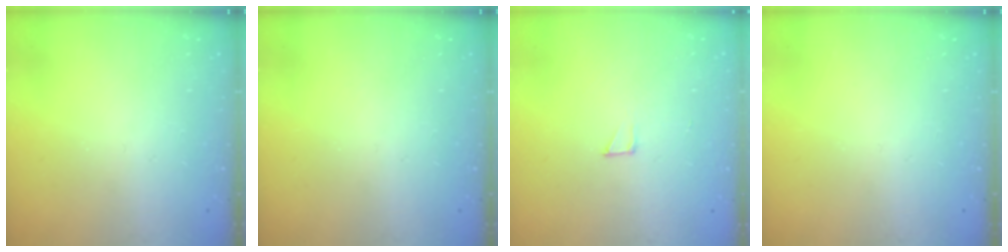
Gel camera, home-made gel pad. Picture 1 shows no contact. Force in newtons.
{"total": 0.0}
{"total": 2.1, "press": 2.1, "slide": 0.1}
{"total": 0.0}